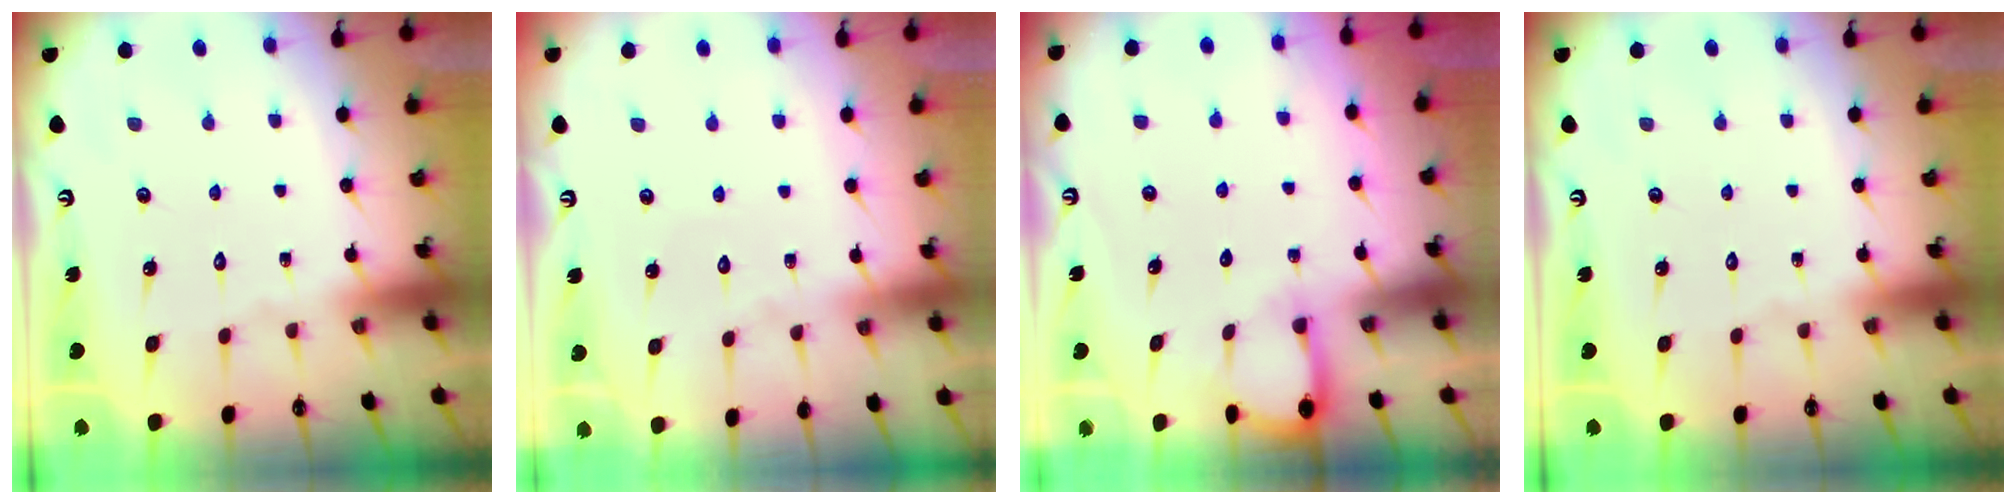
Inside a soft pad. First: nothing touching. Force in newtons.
{"total": 2.3, "press": 2.3, "slide": 0.2}
{"total": 4.3, "press": 4.3, "slide": 0.4}
{"total": 0.0}